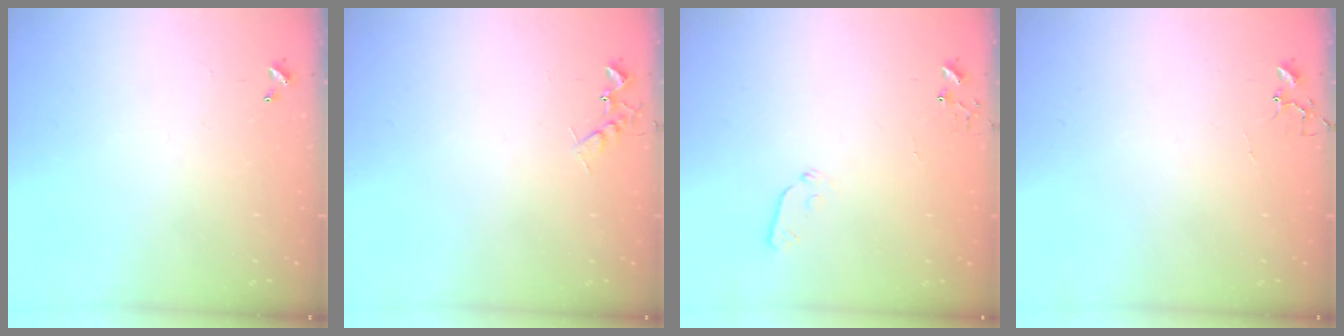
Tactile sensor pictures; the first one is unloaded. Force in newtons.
{"total": 6.6, "press": 6.5, "slide": 0.7}
{"total": 4.8, "press": 4.7, "slide": 0.7}
{"total": 3.4, "press": 3.4, "slide": 0.3}